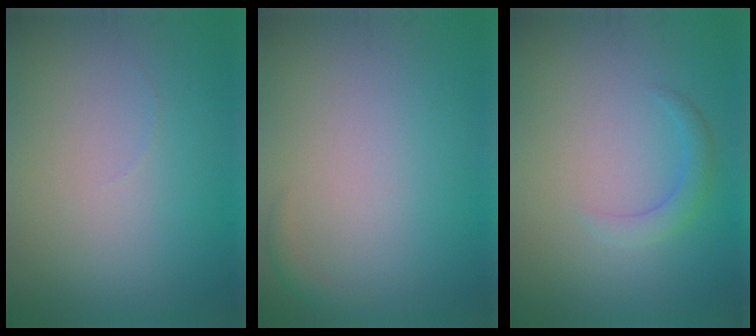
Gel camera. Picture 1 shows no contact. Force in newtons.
{"total": 0.9, "press": 0.9, "slide": 0.1}
{"total": 1.8, "press": 1.8, "slide": 0.2}